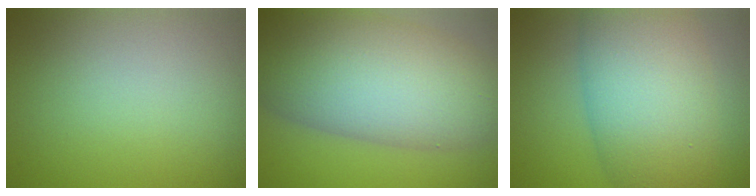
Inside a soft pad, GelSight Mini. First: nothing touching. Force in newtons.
{"total": 11.6, "press": 11.6, "slide": 0.8}
{"total": 9.9, "press": 9.9, "slide": 0.4}